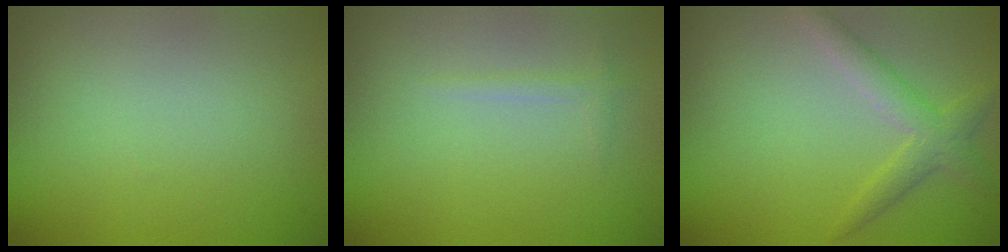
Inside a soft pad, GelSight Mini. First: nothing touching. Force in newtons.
{"total": 0.8, "press": 0.8, "slide": 0.0}
{"total": 2.6, "press": 2.6, "slide": 0.2}